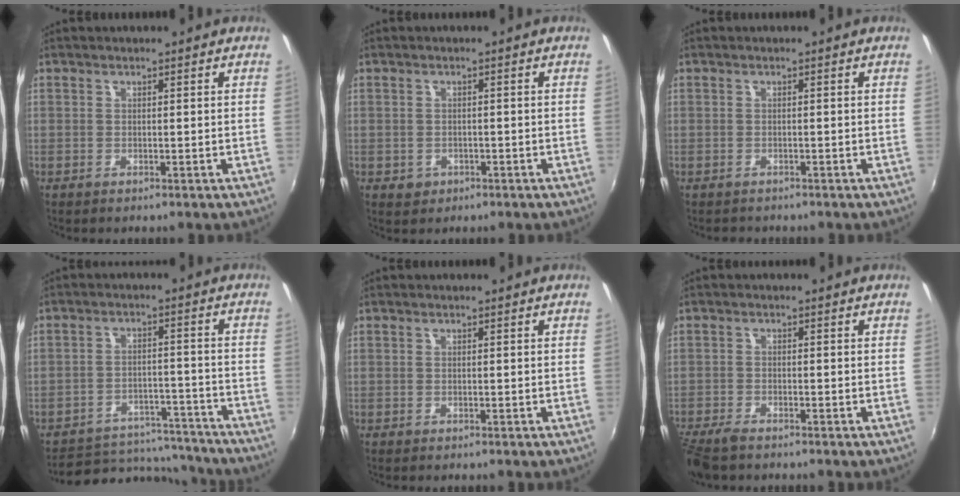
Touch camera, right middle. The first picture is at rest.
{"total": 2.5, "force": [-0.9, 2.2, 0.9], "torque": [-0.019, -0.001, -0.010]}
{"total": 1.3, "force": [-1.1, 0.6, 0.0], "torque": [-0.004, 0.001, -0.017]}
{"total": 16.5, "force": [-14.8, 5.9, 4.2], "torque": [-0.094, 0.031, -0.185]}
{"total": 0.0}
{"total": 6.0, "force": [-5.0, 1.4, 2.9], "torque": [-0.079, -0.029, -0.097]}